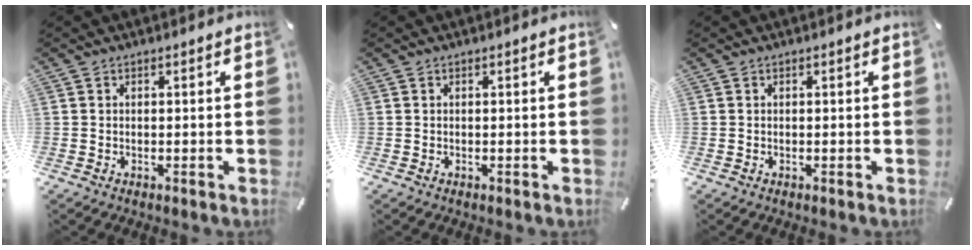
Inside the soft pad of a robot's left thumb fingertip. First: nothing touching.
{"total": 0.0}
{"total": 0.0}